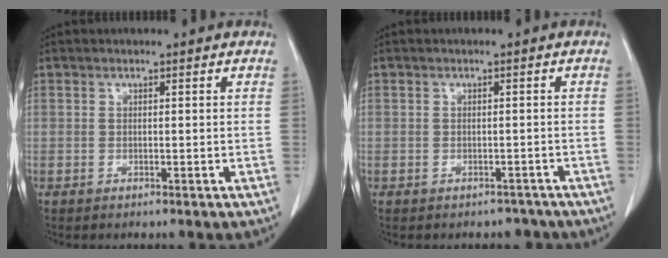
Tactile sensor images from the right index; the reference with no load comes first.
{"total": 2.9, "force": [-2.2, 1.8, -0.3], "torque": [0.008, 0.012, -0.031]}